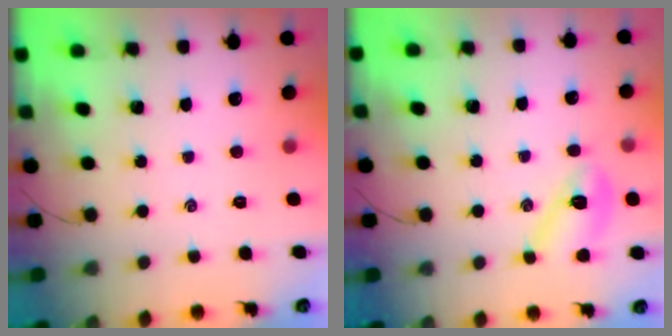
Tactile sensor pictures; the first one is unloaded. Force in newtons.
{"total": 8.6, "press": 8.6, "slide": 0.5}